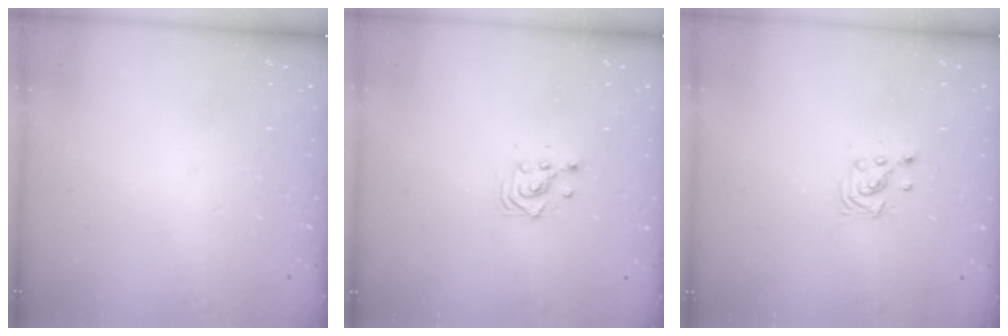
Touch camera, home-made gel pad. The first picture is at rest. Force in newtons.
{"total": 3.2, "press": 3.2, "slide": 0.2}
{"total": 3.0, "press": 2.9, "slide": 0.5}